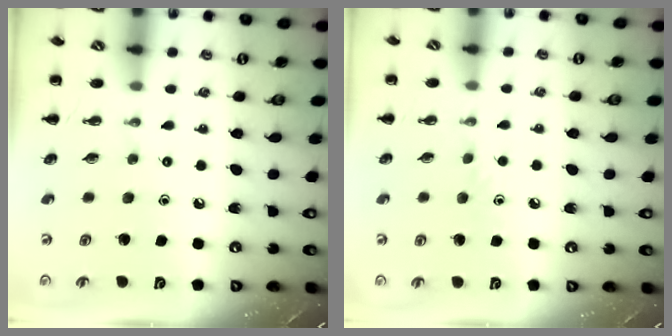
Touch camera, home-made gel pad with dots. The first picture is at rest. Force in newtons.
{"total": 3.0, "press": 2.7, "slide": 1.2}